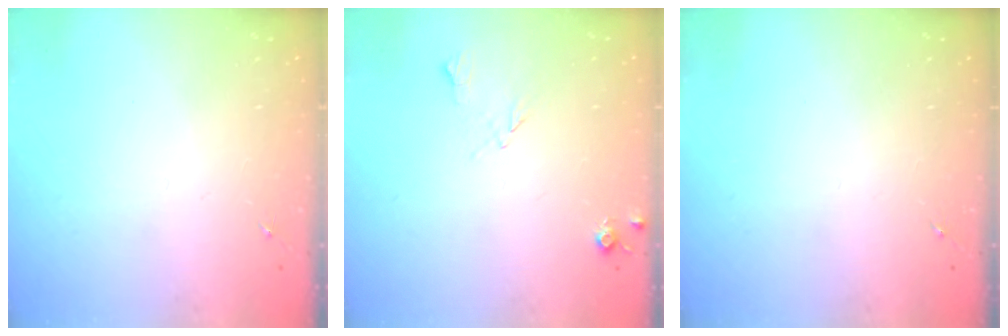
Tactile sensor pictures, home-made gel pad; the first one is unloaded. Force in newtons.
{"total": 5.8, "press": 5.8, "slide": 0.8}
{"total": 0.0}